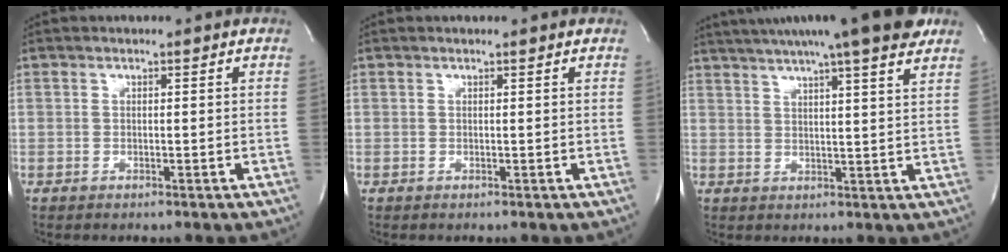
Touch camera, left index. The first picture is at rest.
{"total": 0.0}
{"total": 16.6, "force": [13.3, 0.6, 10.0], "torque": [-0.164, 0.019, 0.177]}